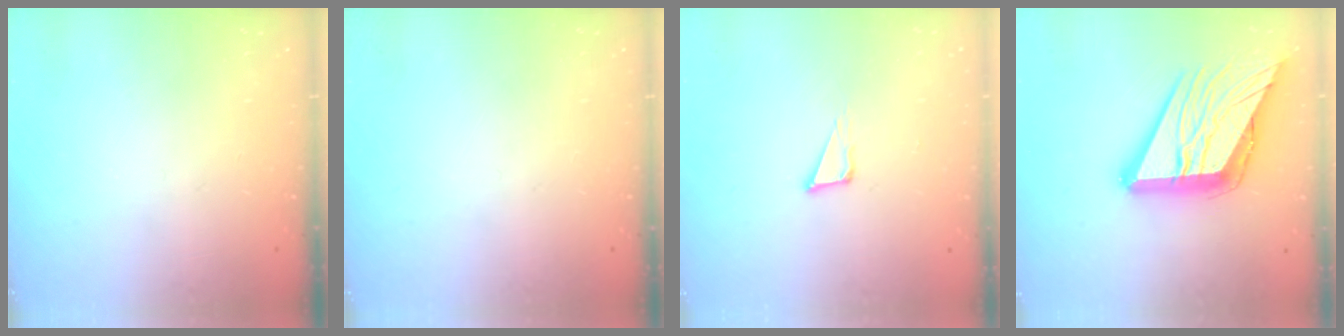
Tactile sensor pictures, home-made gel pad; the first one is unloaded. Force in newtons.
{"total": 0.0}
{"total": 3.8, "press": 3.7, "slide": 0.8}
{"total": 24.2, "press": 24.1, "slide": 2.8}